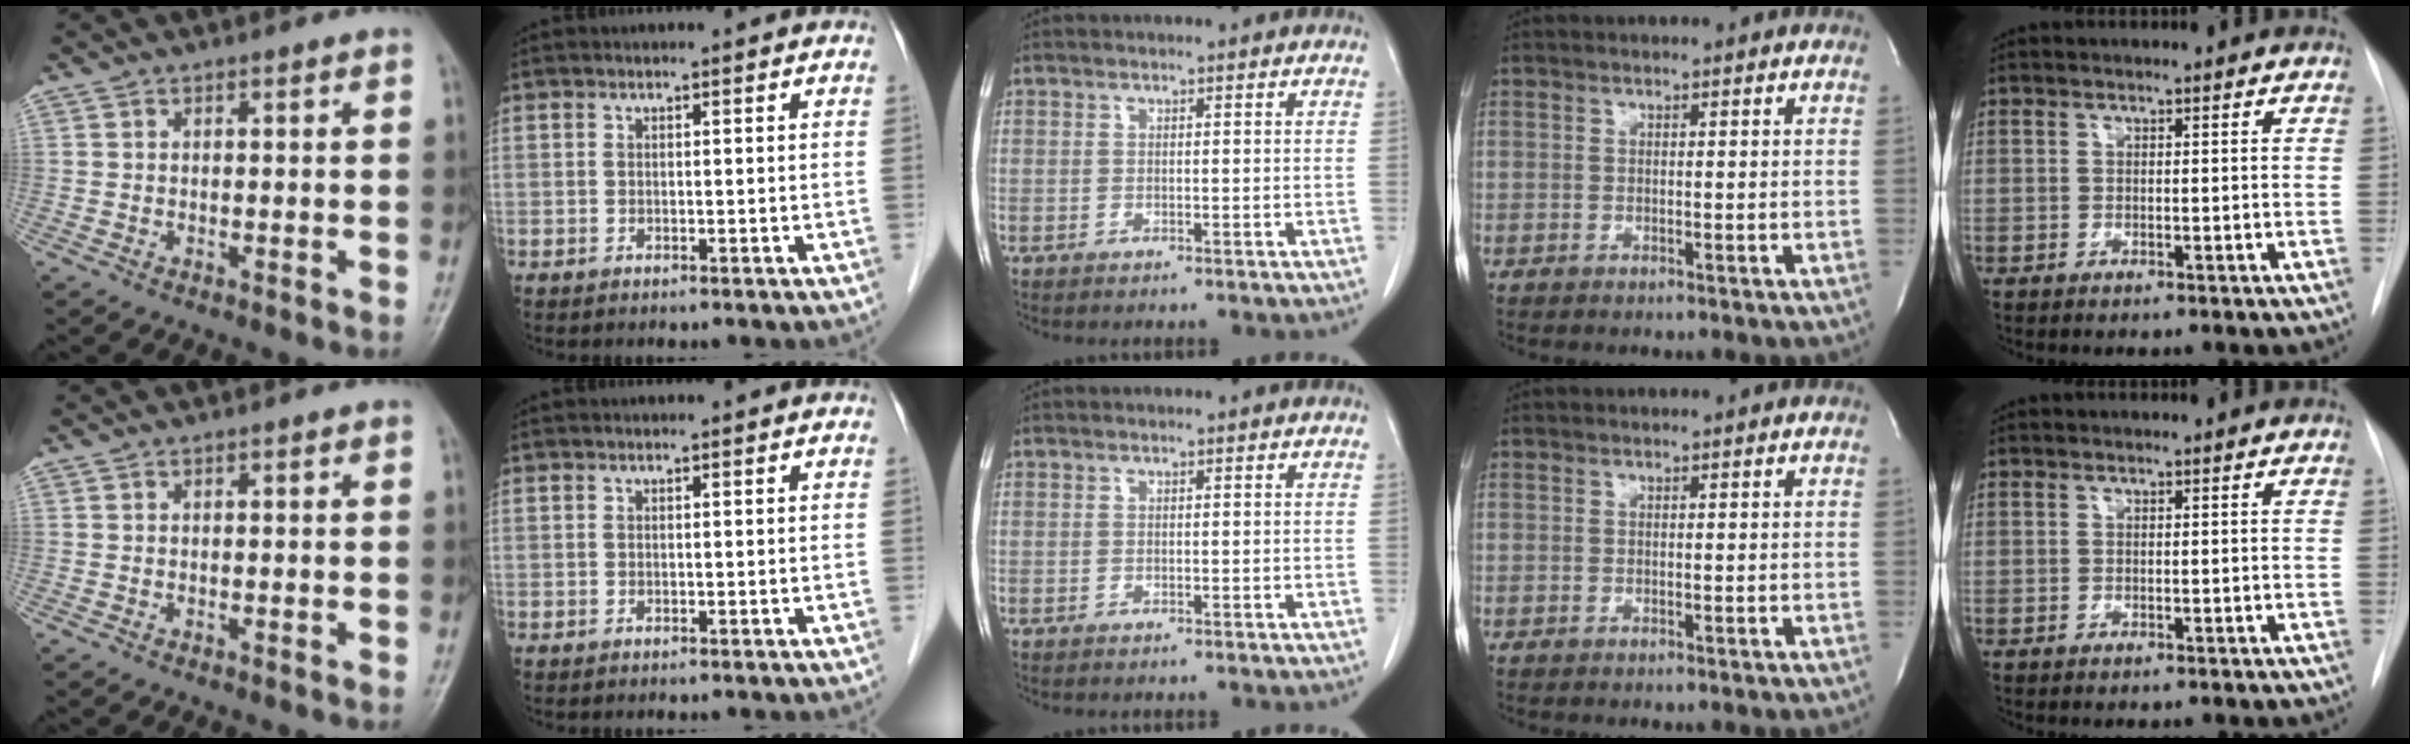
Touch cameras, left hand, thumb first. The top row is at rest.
{}